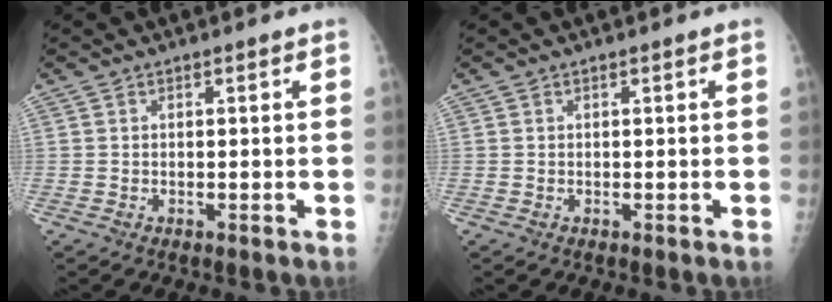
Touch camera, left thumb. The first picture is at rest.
{"total": 0.0}